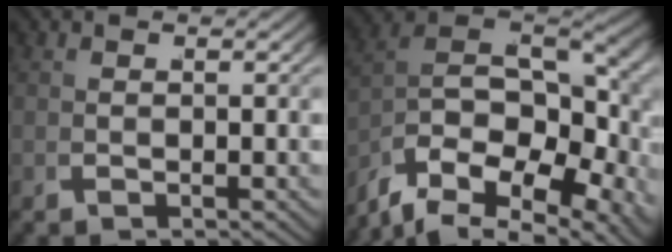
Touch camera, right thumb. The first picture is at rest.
{"total": 19.0, "force": [0.0, 14.2, 12.7], "torque": [-0.275, -0.025, -0.012]}